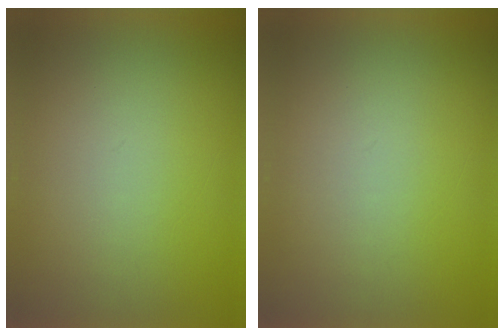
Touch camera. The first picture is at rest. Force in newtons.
{"total": 1.2}